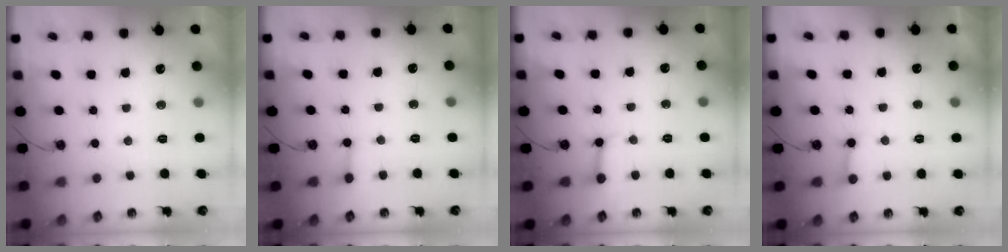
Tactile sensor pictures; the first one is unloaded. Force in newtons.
{"total": 2.7, "press": 2.7, "slide": 0.5}
{"total": 2.5, "press": 2.5, "slide": 0.0}
{"total": 5.2, "press": 5.1, "slide": 0.5}